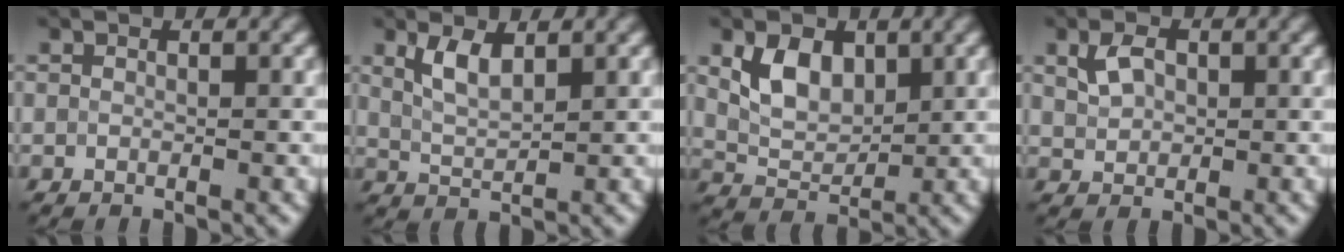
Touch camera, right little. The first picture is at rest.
{"total": 2.8, "force": [1.6, 1.1, 2.1], "torque": [-0.047, -0.003, 0.035]}
{"total": 4.2, "force": [1.5, 2.8, 2.7], "torque": [-0.057, -0.003, 0.031]}
{"total": 2.4, "force": [0.8, 1.6, 1.5], "torque": [-0.033, 0.002, 0.017]}